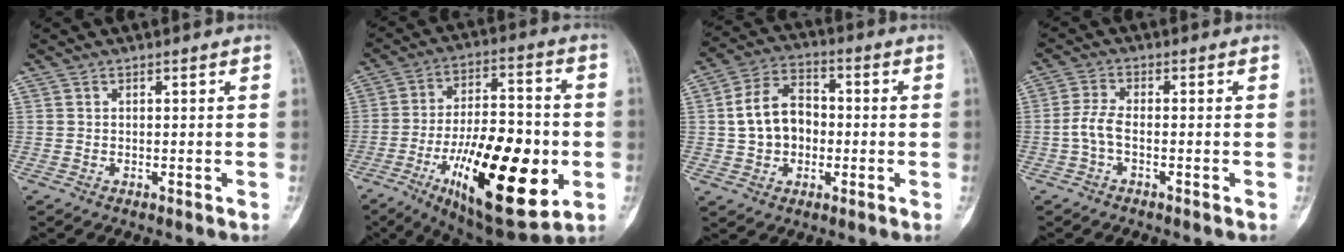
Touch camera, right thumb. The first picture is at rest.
{"total": 26.2, "force": [-7.5, 10.2, 23.0], "torque": [-0.370, 0.007, -0.104]}
{"total": 10.8, "force": [-0.4, 8.1, 7.1], "torque": [-0.104, 0.025, -0.014]}
{"total": 3.6, "force": [-1.1, 1.4, 3.1], "torque": [-0.074, 0.007, -0.028]}